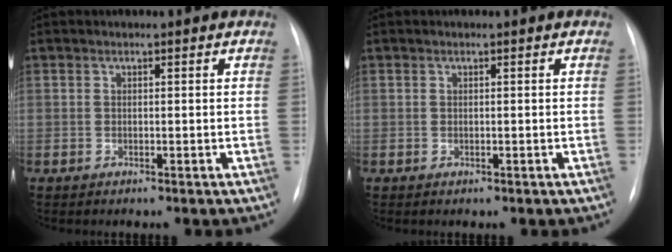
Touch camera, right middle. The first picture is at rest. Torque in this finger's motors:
{"motor_torque": [-0.11, 0.04, -0.05, 0.00]}